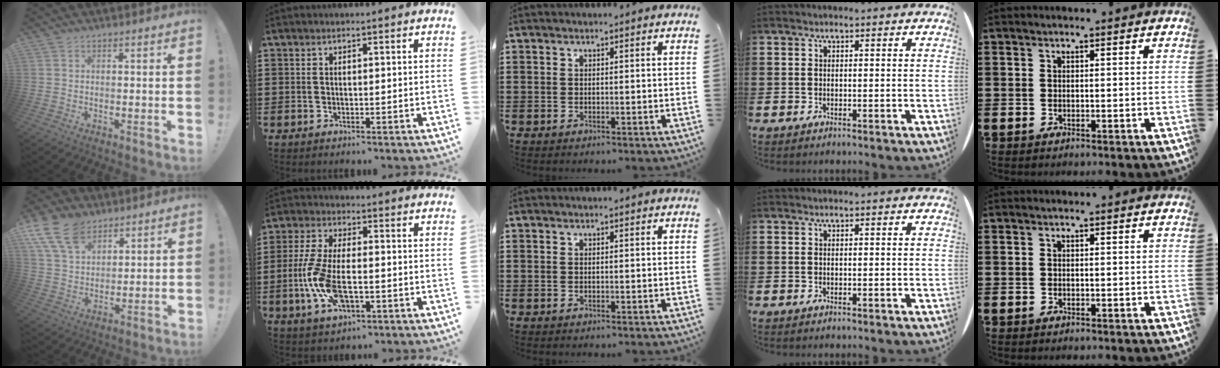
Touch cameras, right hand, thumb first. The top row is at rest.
{"thumb": {"total": 13.5, "force": [8.6, 8.2, 6.4], "torque": [-0.121, -0.039, 0.168]}, "index": {"total": 9.5, "force": [-2.5, 4.3, 8.1], "torque": [-0.200, -0.013, -0.053]}}